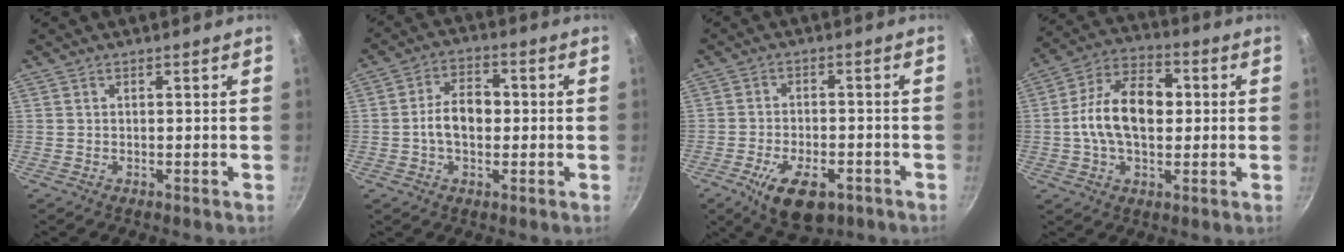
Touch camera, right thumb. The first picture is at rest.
{"total": 7.9, "force": [-0.4, 5.2, 6.0], "torque": [-0.094, 0.020, -0.015]}
{"total": 10.6, "force": [-5.4, 5.4, 7.4], "torque": [-0.115, 0.015, -0.079]}
{"total": 14.4, "force": [0.5, 8.8, 11.4], "torque": [-0.193, 0.026, 0.000]}